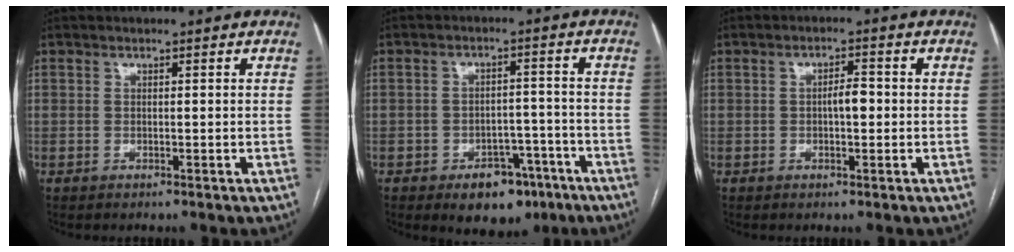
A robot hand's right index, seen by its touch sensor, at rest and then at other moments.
{"total": 8.0, "force": [-4.8, 4.9, 4.1], "torque": [-0.045, 0.016, -0.062]}
{"total": 2.8, "force": [-0.1, 1.0, 2.6], "torque": [-0.042, 0.005, 0.000]}